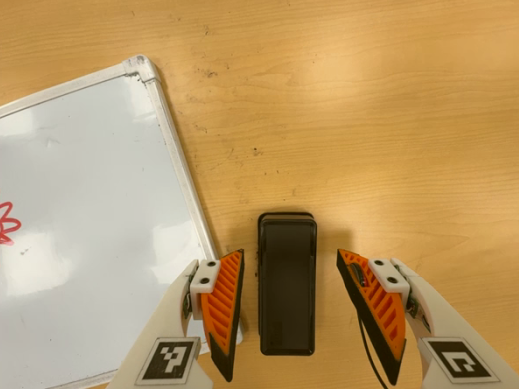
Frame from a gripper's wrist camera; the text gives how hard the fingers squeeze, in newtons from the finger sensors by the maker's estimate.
{"total": 0.0}